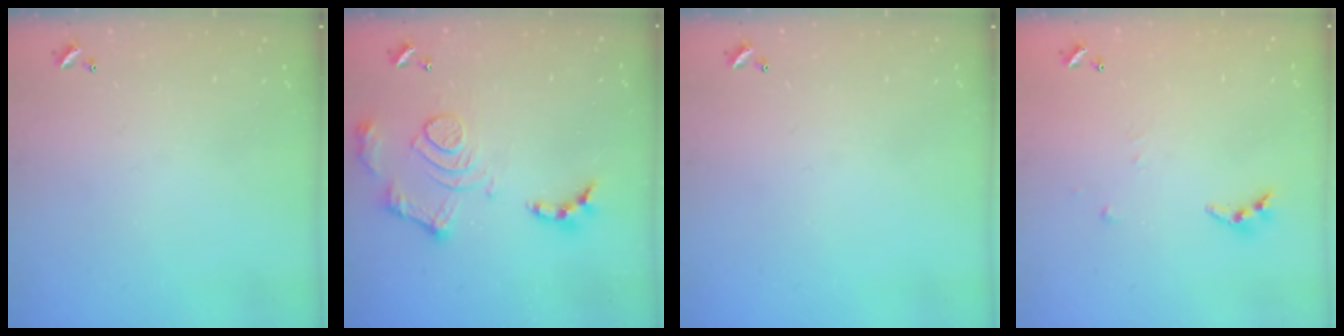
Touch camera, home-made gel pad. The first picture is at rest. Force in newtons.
{"total": 13.2, "press": 13.2, "slide": 1.2}
{"total": 0.0}
{"total": 4.4, "press": 4.4, "slide": 0.3}